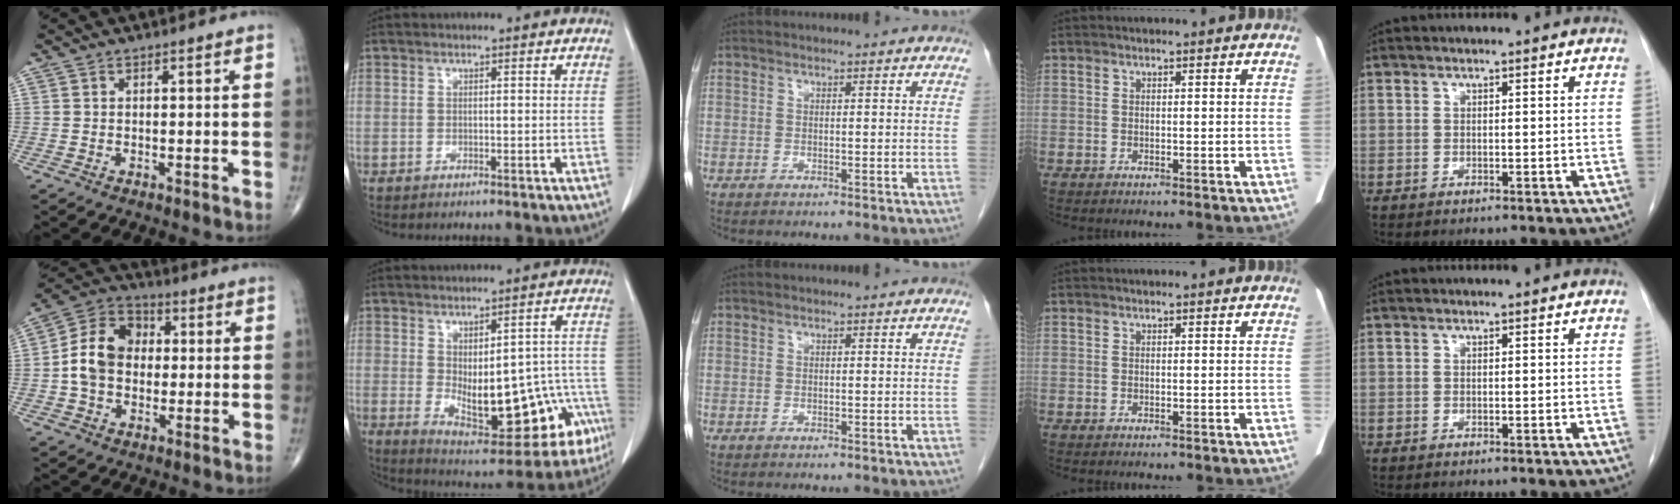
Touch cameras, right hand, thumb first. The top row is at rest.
{"thumb": {"total": 11.4, "force": [0.0, 8.9, 7.3], "torque": [-0.119, 0.033, -0.011]}, "index": {"total": 17.4, "force": [-4.4, 7.7, 15.0], "torque": [-0.168, 0.021, -0.031]}}